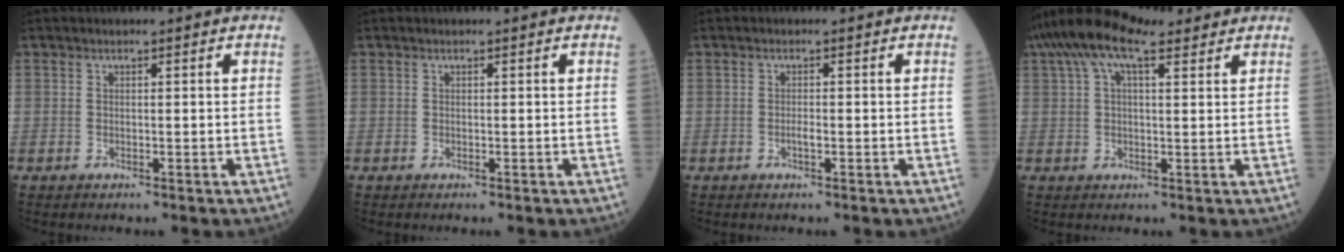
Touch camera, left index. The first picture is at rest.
{"total": 0.0}
{"total": 0.9, "force": [-0.4, 0.2, 0.8], "torque": [-0.018, 0.000, -0.007]}
{"total": 9.5, "force": [6.4, 2.9, 6.4], "torque": [-0.126, 0.046, 0.112]}